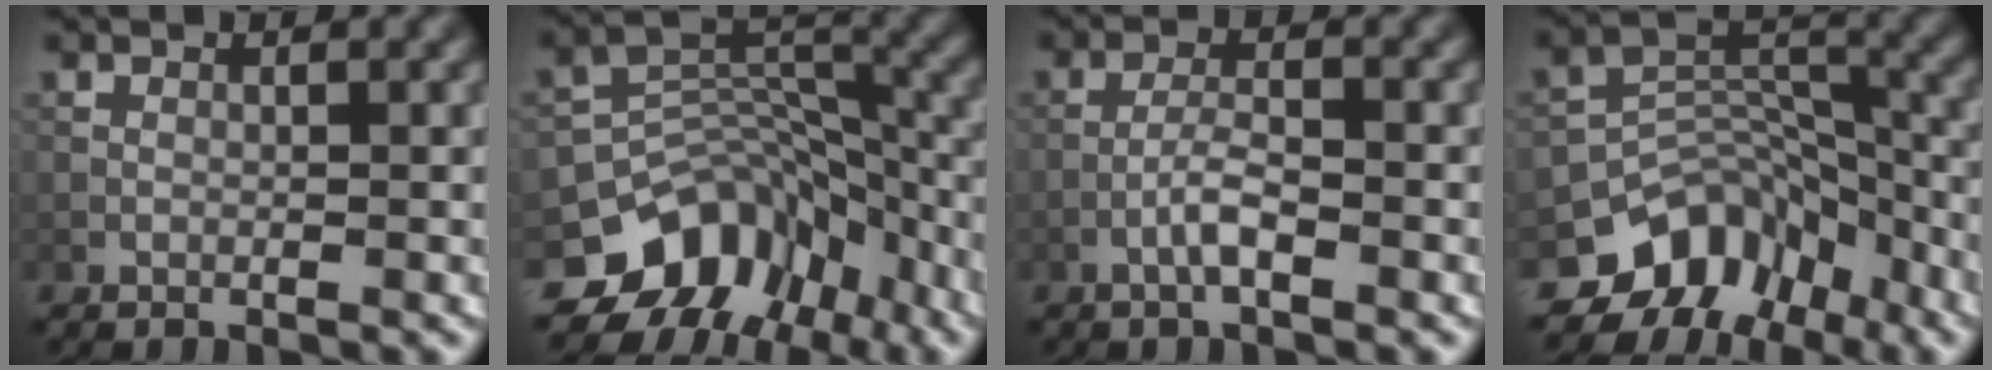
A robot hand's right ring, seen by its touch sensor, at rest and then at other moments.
{"total": 9.0, "force": [-5.7, 6.1, 3.4], "torque": [-0.041, 0.006, -0.097]}
{"total": 2.3, "force": [-1.2, 0.4, 1.9], "torque": [-0.038, 0.008, -0.027]}
{"total": 8.3, "force": [-5.9, 5.3, 2.6], "torque": [-0.018, 0.010, -0.095]}